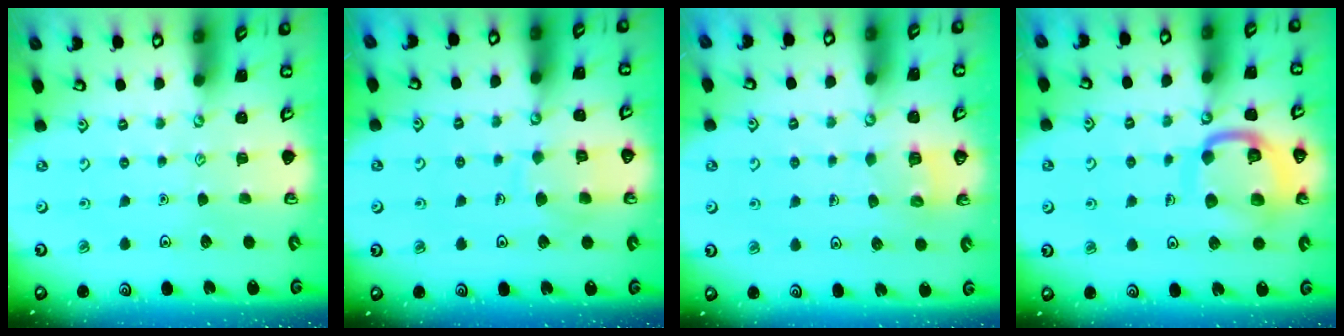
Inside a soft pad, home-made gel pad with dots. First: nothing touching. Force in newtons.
{"total": 8.2, "press": 8.1, "slide": 0.8}
{"total": 5.5, "press": 5.4, "slide": 0.5}
{"total": 14.8, "press": 14.7, "slide": 1.6}